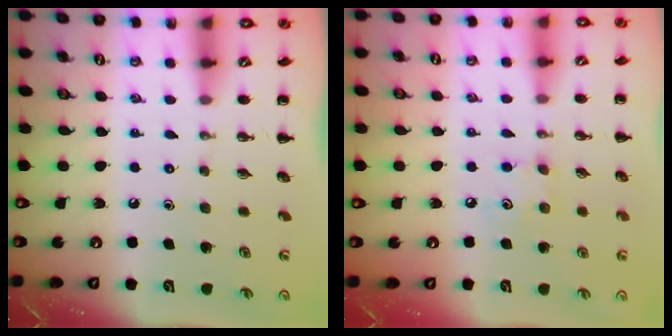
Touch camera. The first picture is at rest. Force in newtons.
{"total": 4.9, "press": 4.8, "slide": 1.2}